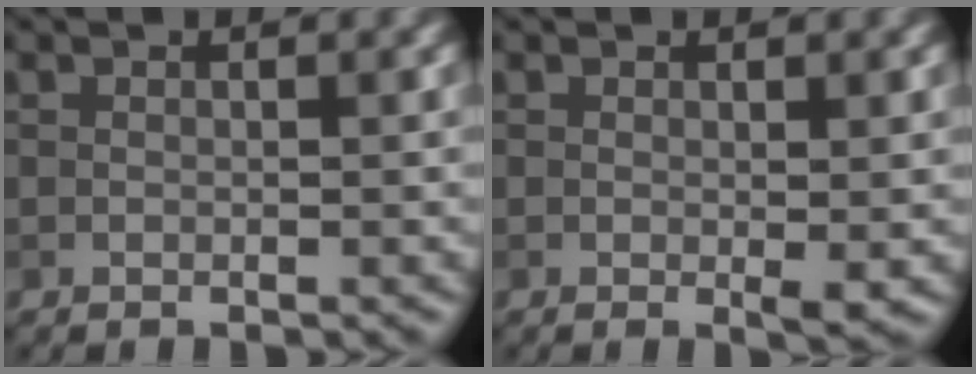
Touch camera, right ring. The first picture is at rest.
{"total": 1.3, "force": [0.0, 0.1, 1.3], "torque": [-0.020, 0.000, 0.003]}